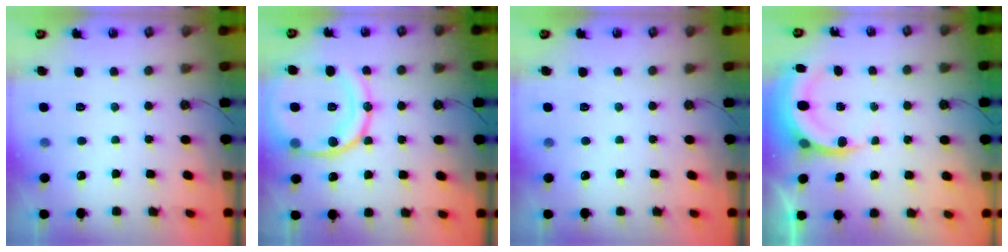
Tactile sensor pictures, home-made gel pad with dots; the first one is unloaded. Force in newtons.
{"total": 18.7, "press": 18.6, "slide": 1.8}
{"total": 0.0}
{"total": 6.3, "press": 6.1, "slide": 1.6}